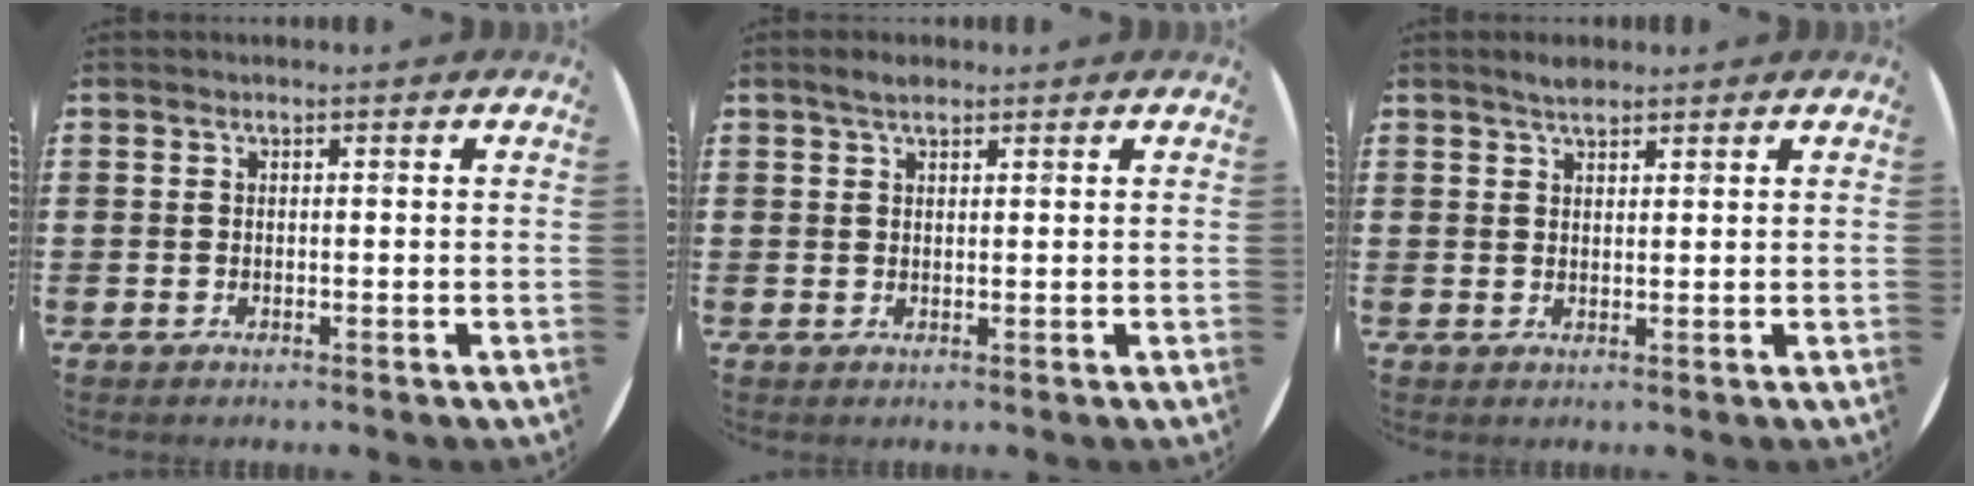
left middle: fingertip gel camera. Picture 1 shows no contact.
{"total": 1.8, "force": [1.4, 0.6, 0.8], "torque": [-0.009, 0.001, 0.024]}
{"total": 1.9, "force": [1.7, 0.6, 0.7], "torque": [-0.007, 0.000, 0.030]}